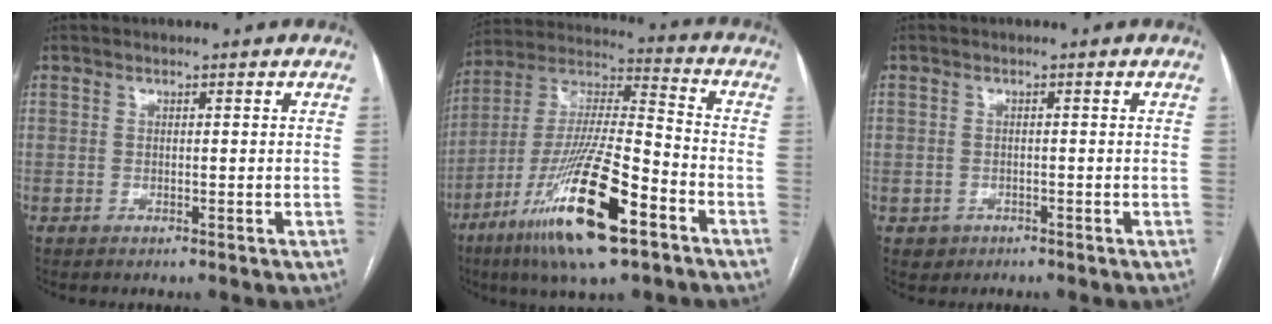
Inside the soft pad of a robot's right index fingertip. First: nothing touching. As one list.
[{"total": 20.6, "force": [-10.5, 3.2, 17.4], "torque": [-0.350, -0.035, -0.187]}, {"total": 1.8, "force": [-0.9, 1.6, 0.0], "torque": [0.003, 0.008, -0.012]}]